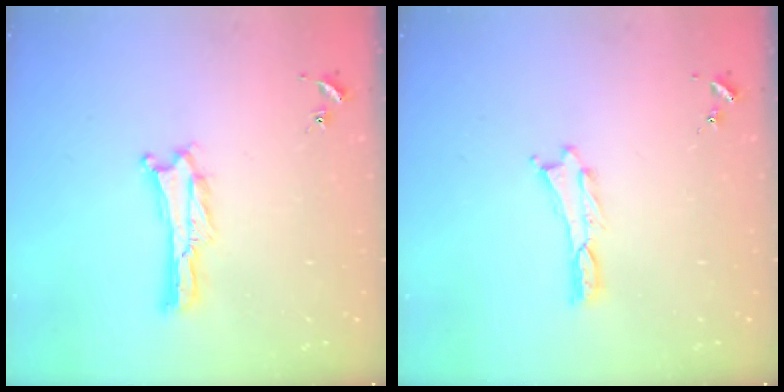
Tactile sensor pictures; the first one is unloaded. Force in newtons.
{"total": 0.0}